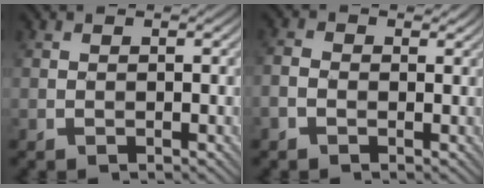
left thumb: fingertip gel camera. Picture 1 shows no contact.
{"total": 2.1, "force": [-0.7, 1.5, 1.3], "torque": [-0.032, 0.001, -0.021]}